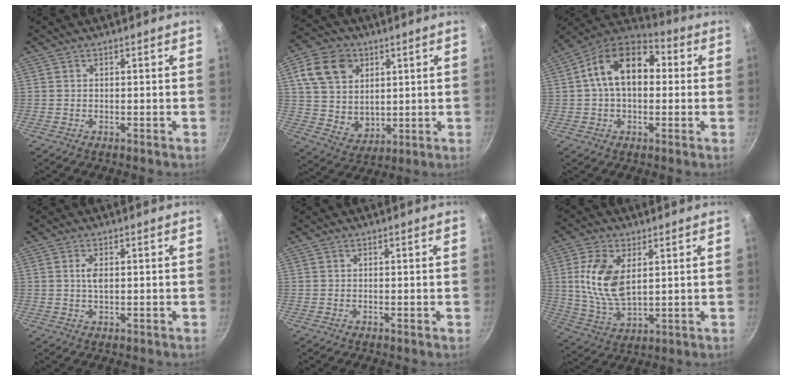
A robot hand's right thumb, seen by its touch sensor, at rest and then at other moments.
{"total": 14.2, "force": [4.8, 11.2, 7.2], "torque": [-0.102, -0.012, 0.096]}
{"total": 15.4, "force": [1.9, 10.1, 11.4], "torque": [-0.156, 0.033, 0.008]}
{"total": 2.8, "force": [0.5, 1.3, 2.4], "torque": [-0.043, 0.001, 0.011]}
{"total": 0.0}
{"total": 12.2, "force": [2.8, 6.8, 9.8], "torque": [-0.190, -0.018, 0.061]}